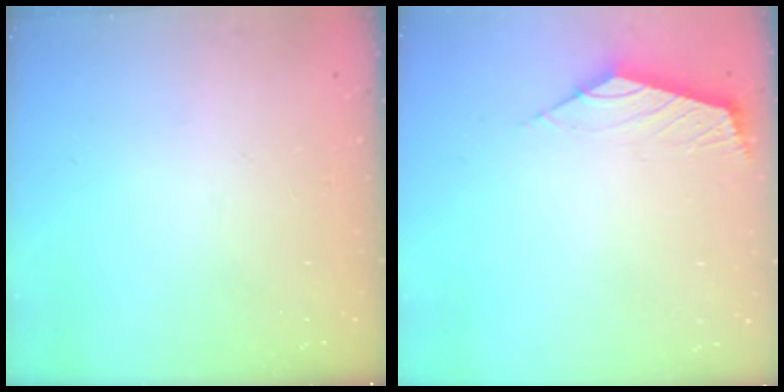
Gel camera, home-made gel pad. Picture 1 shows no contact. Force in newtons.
{"total": 2.4, "press": 2.3, "slide": 0.6}